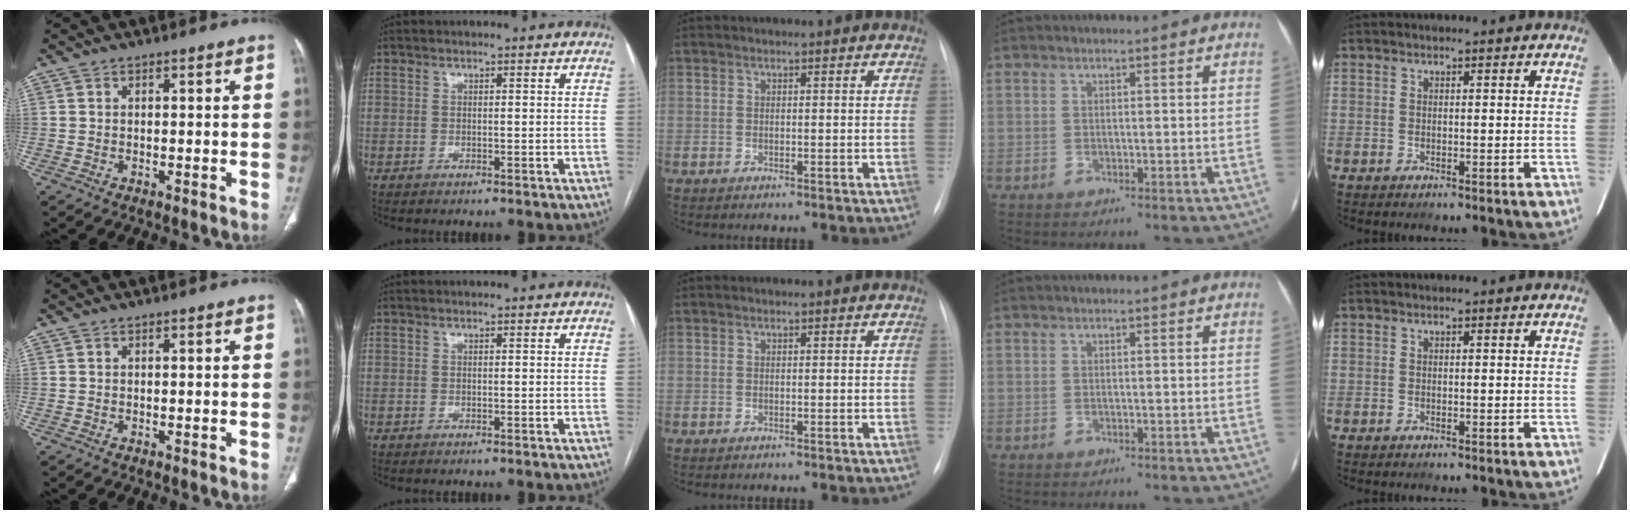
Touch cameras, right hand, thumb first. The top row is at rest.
{}